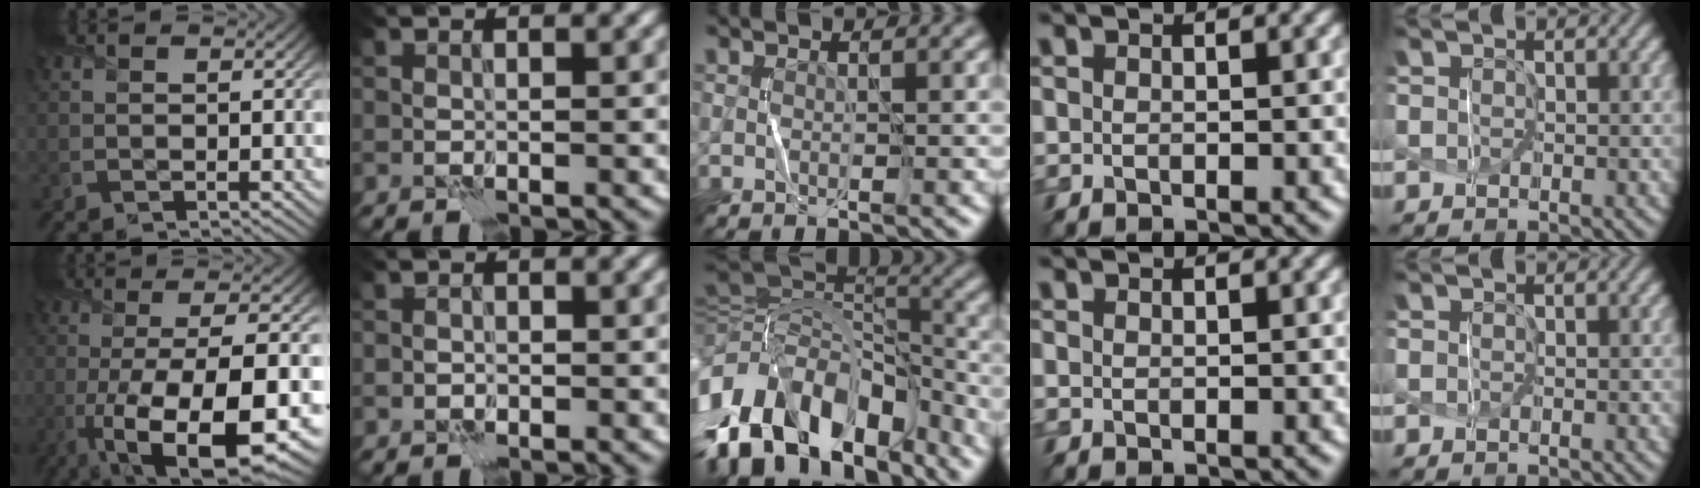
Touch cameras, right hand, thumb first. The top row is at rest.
{"thumb": {"total": 16.5, "force": [-5.2, 4.6, 15.0], "torque": [-0.230, -0.007, -0.081]}, "index": {"total": 0.8, "force": [-0.3, 0.7, 0.3], "torque": [0.001, 0.002, -0.007]}, "middle": {"total": 15.3, "force": [-8.6, 8.9, 9.0], "torque": [-0.194, 0.008, -0.144]}}